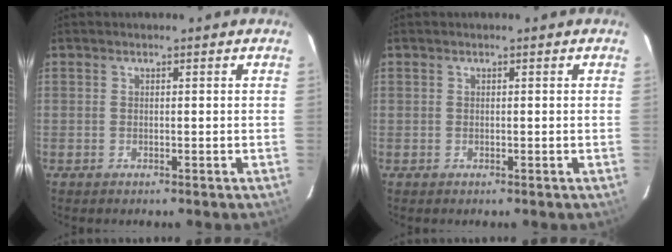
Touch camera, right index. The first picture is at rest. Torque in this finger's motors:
{"motor_torque": [-0.07, 0.01, 0.00, 0.00]}